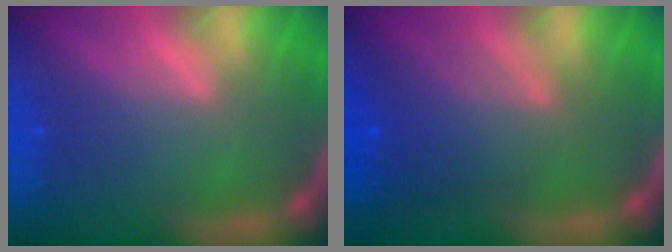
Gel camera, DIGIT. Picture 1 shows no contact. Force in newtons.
{"total": 5.1}